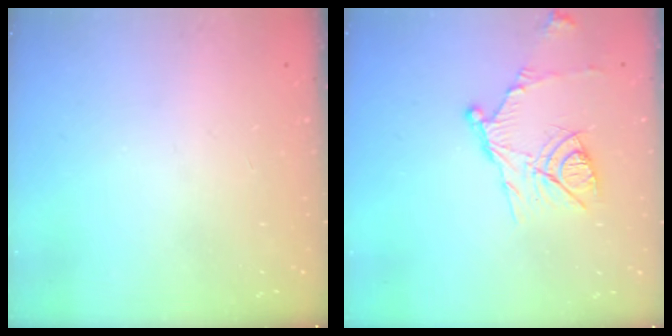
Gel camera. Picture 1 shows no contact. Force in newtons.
{"total": 12.8, "press": 12.8, "slide": 0.8}